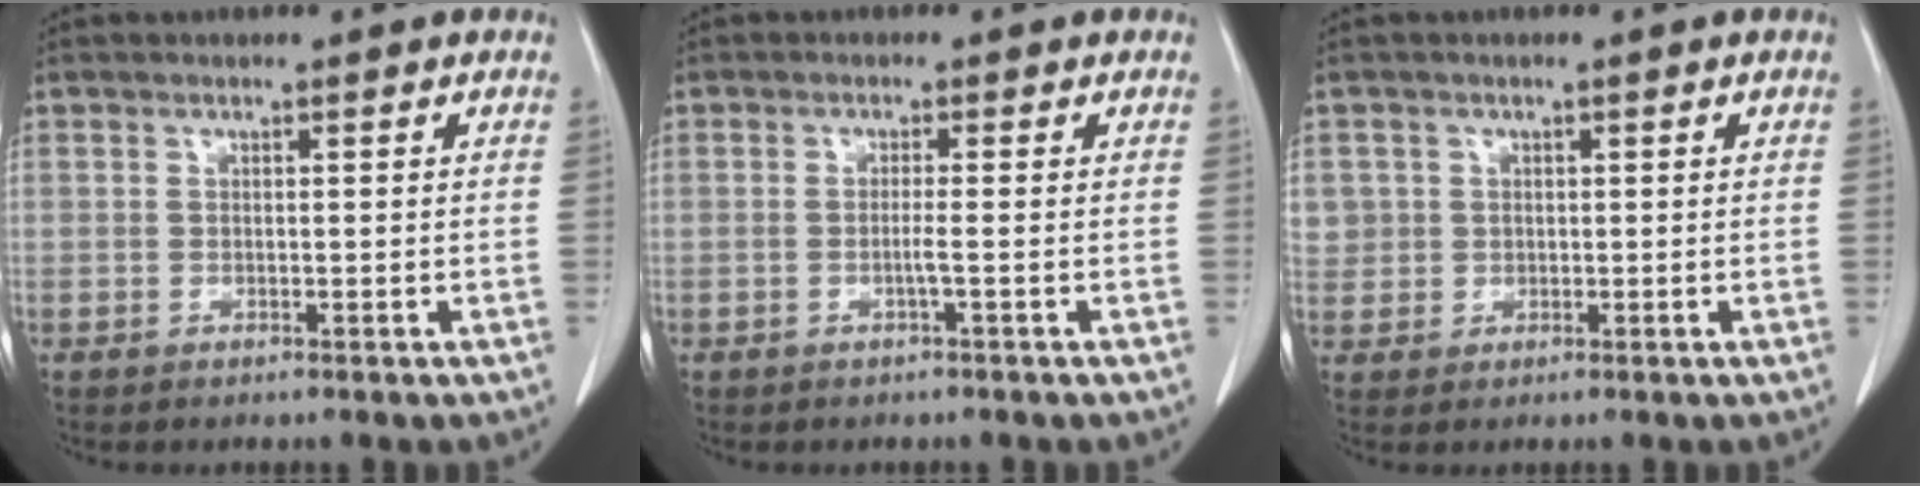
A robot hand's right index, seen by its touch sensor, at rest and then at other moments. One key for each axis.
{"total": 1.3, "fx": -0.4, "fy": -0.4, "fz": 1.2, "tx": -0.019, "ty": 0.002, "tz": -0.008}
{"total": 3.1, "fx": 0.8, "fy": 3.0, "fz": 0.0, "tx": 0.019, "ty": 0.006, "tz": 0.019}